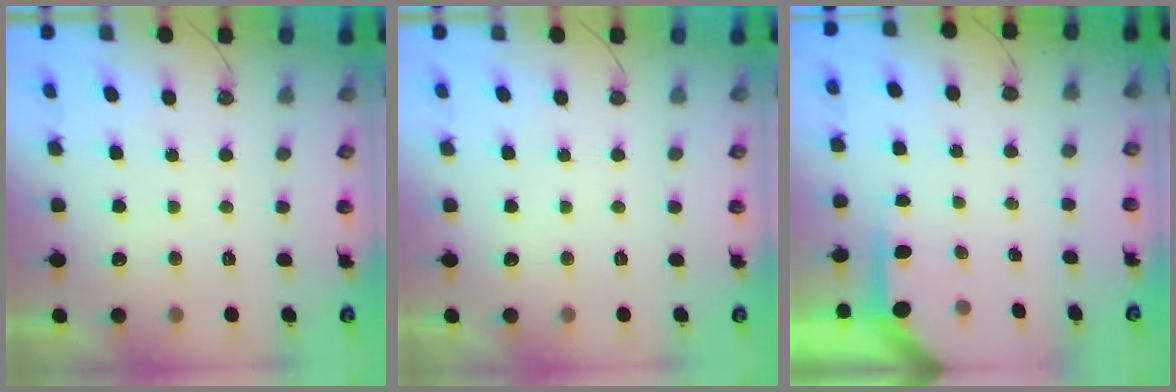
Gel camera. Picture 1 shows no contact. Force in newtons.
{"total": 0.0}
{"total": 4.0, "press": 3.9, "slide": 0.4}